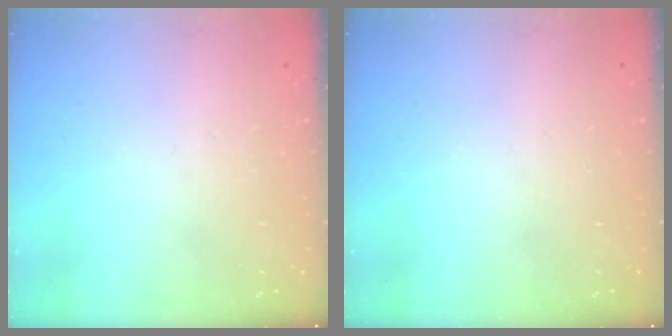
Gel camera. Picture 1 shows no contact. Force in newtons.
{"total": 0.0}